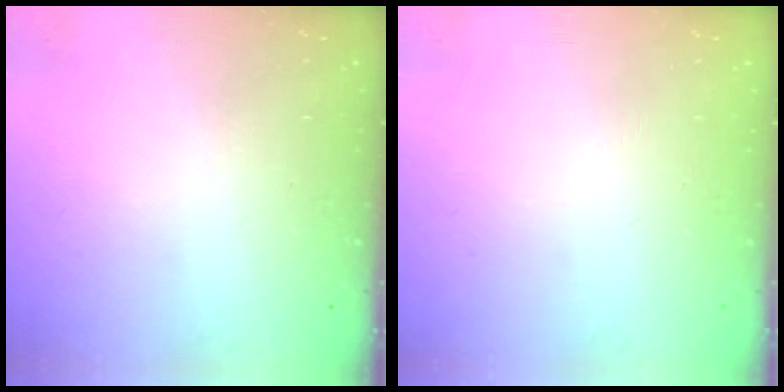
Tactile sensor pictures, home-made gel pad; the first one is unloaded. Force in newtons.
{"total": 0.0}